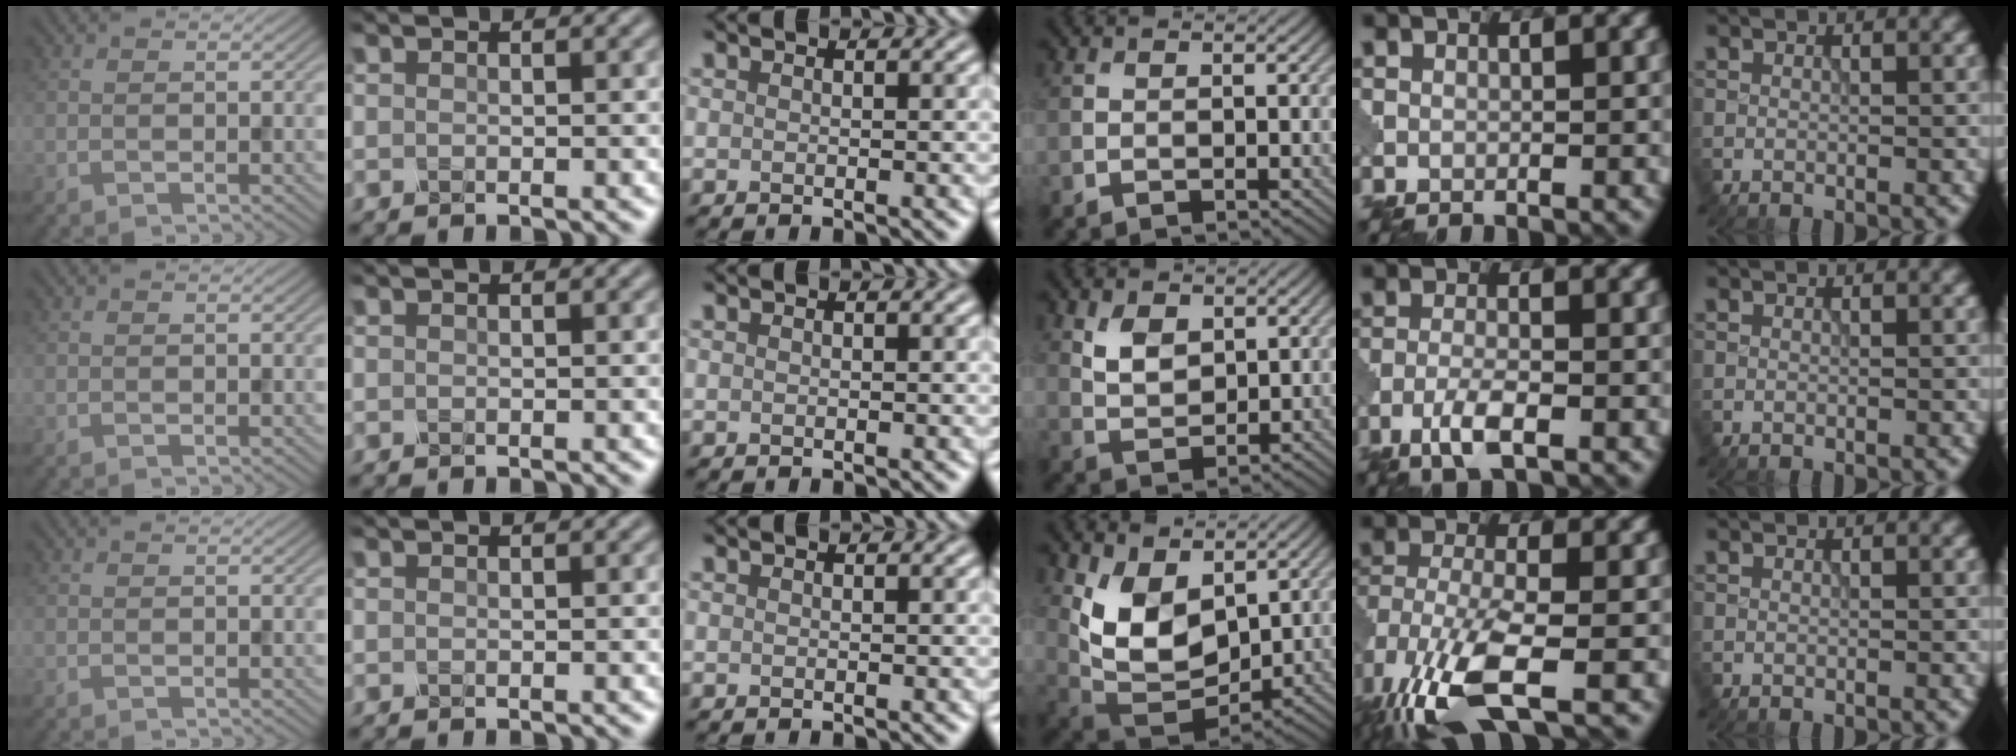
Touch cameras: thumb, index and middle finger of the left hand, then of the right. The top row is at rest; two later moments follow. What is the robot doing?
{"motion": "squeeze", "object": "clothespin"}